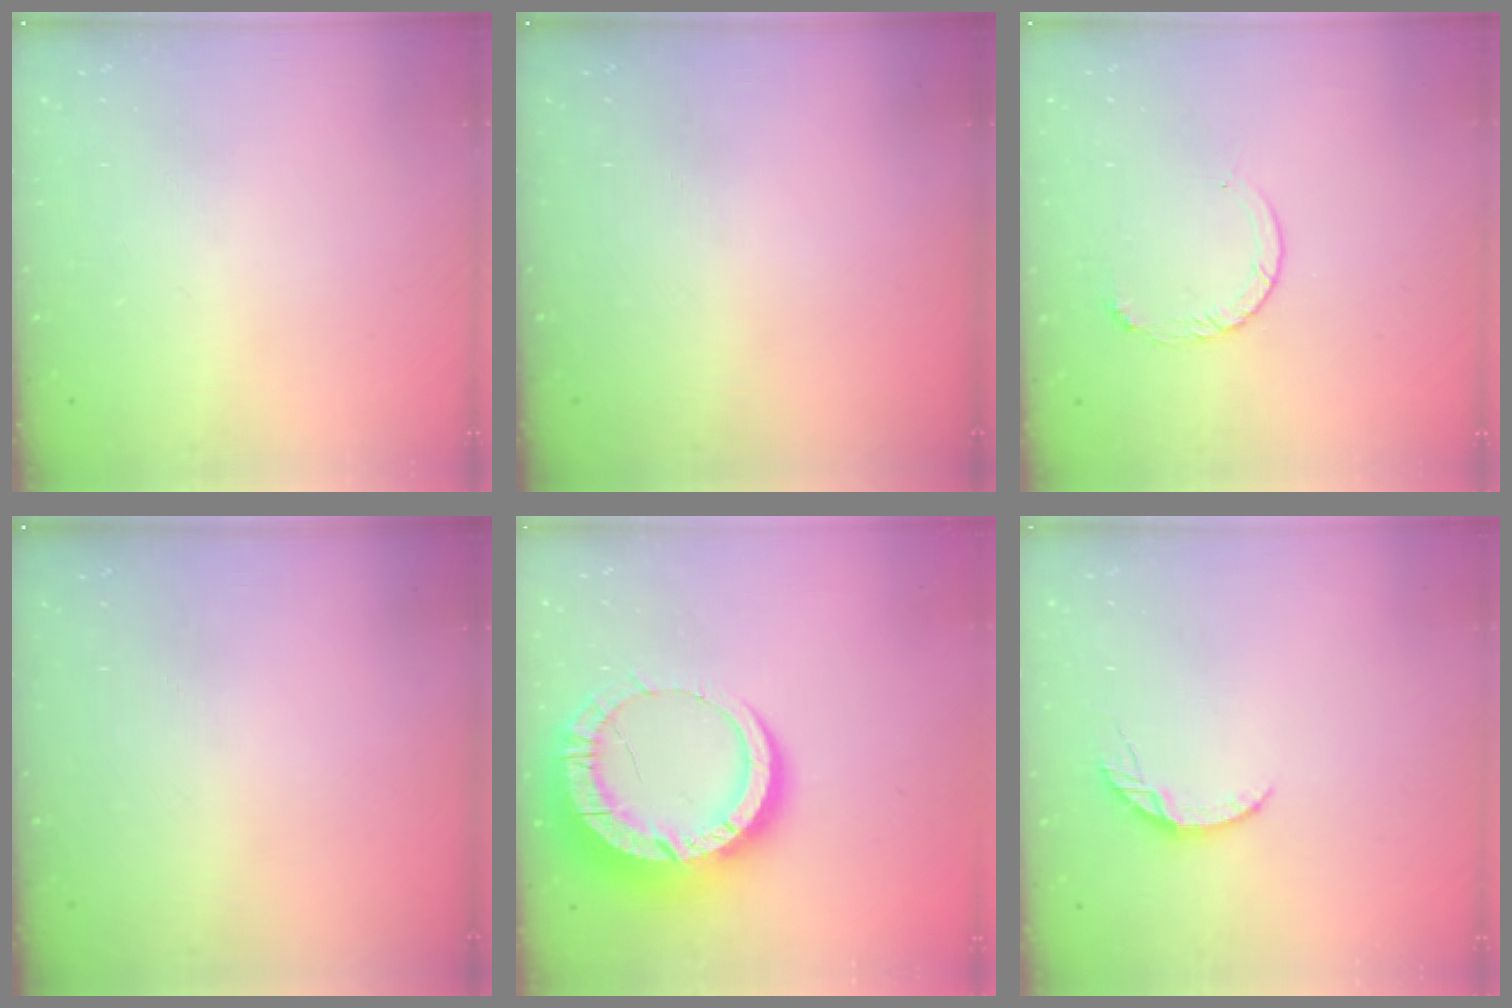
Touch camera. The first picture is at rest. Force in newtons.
{"total": 0.0}
{"total": 5.7, "press": 5.7, "slide": 0.6}
{"total": 0.0}
{"total": 16.0, "press": 15.9, "slide": 1.7}
{"total": 4.6, "press": 4.6, "slide": 0.6}